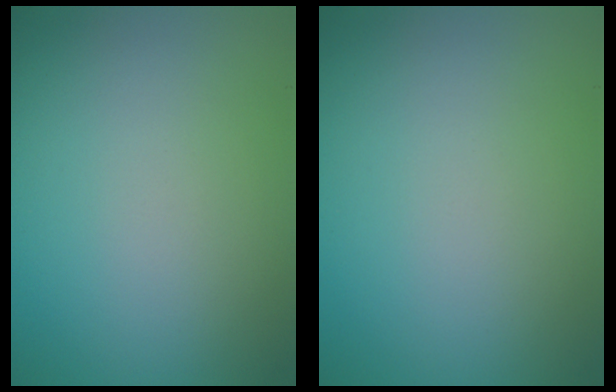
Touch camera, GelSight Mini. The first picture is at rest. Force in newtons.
{"total": 0.0}